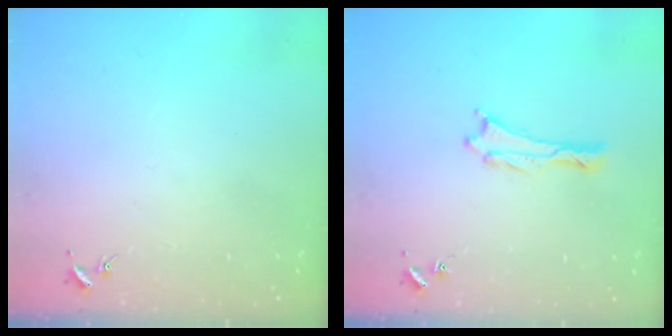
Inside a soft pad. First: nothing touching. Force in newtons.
{"total": 0.0}